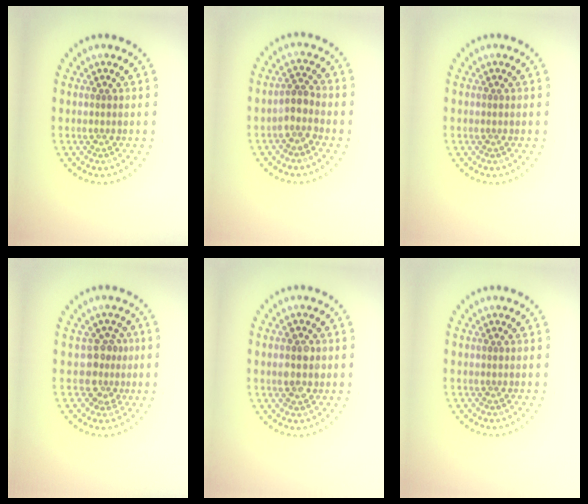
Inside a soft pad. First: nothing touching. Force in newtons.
{"total": 2.2, "press": 1.6, "slide": 1.4}
{"total": 0.0}
{"total": 2.6, "press": 1.9, "slide": 1.8}
{"total": 2.8, "press": 2.8, "slide": 0.2}
{"total": 0.0}